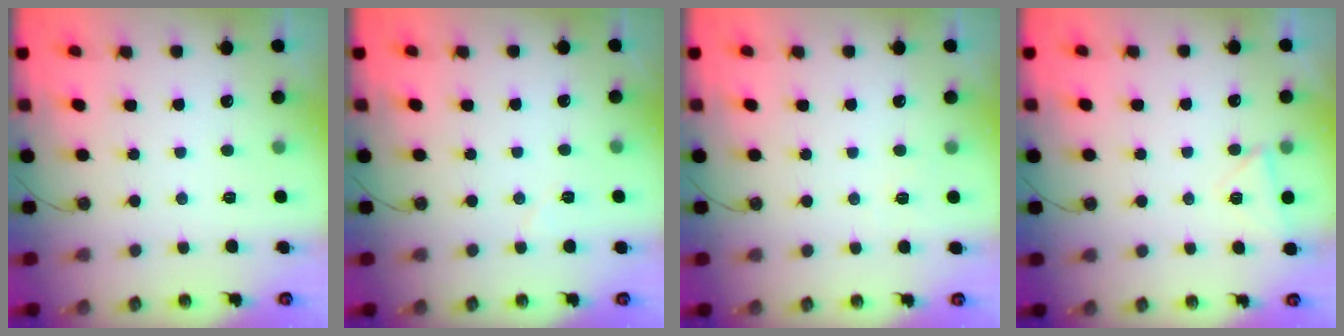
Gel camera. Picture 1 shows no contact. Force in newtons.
{"total": 3.8, "press": 3.4, "slide": 1.7}
{"total": 3.4, "press": 2.9, "slide": 1.7}
{"total": 3.7, "press": 3.7, "slide": 0.3}